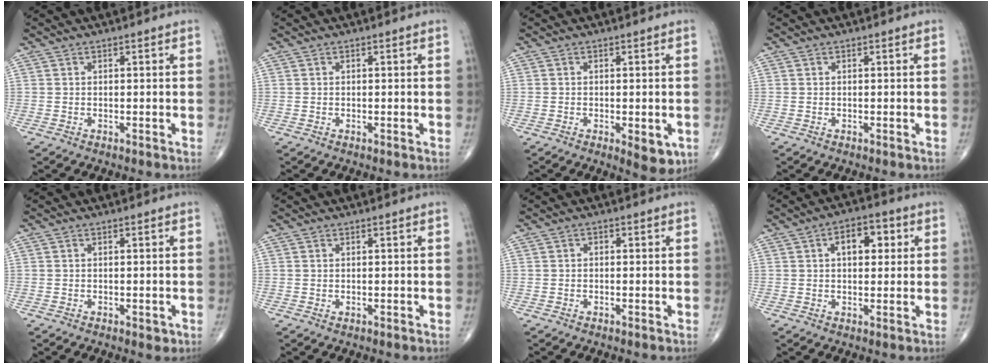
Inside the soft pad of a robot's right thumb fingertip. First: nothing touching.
{"total": 0.0}
{"total": 5.1, "force": [-1.5, 2.0, 4.4], "torque": [-0.048, -0.009, -0.016]}
{"total": 0.0}
{"total": 1.4, "force": [-0.6, 0.8, 1.1], "torque": [-0.010, -0.002, -0.006]}
{"total": 0.0}
{"total": 0.8, "force": [0.0, 0.6, 0.5], "torque": [-0.001, 0.003, -0.006]}
{"total": 7.4, "force": [2.0, 4.3, 5.7], "torque": [-0.062, 0.010, 0.025]}